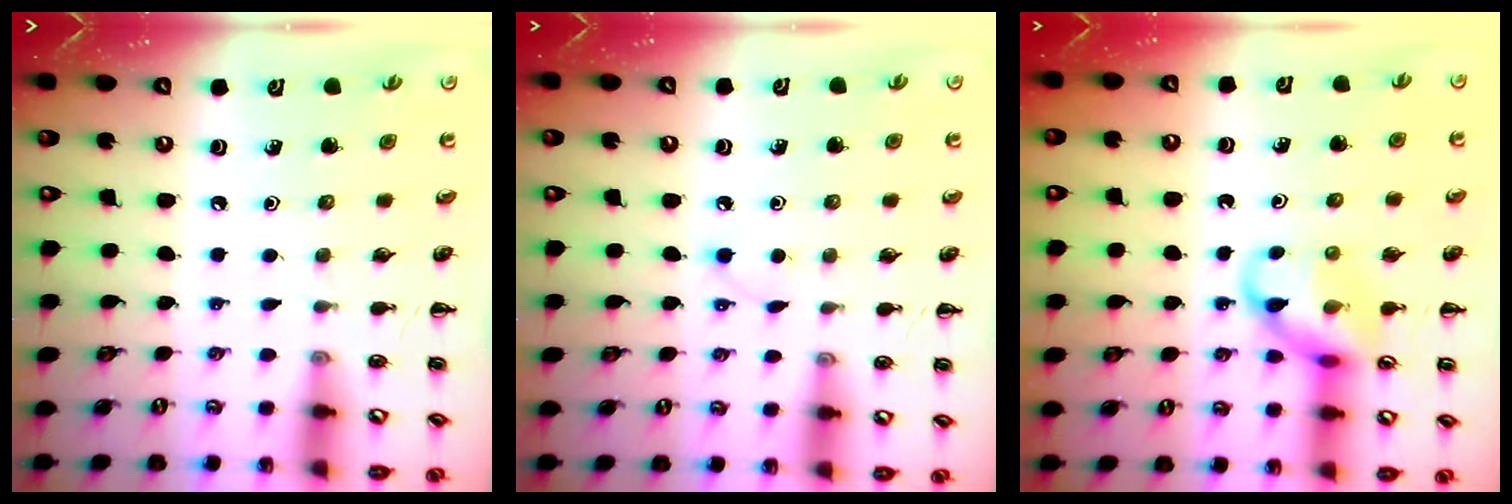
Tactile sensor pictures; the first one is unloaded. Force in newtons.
{"total": 2.2, "press": 2.0, "slide": 0.8}
{"total": 11.1, "press": 11.0, "slide": 1.3}